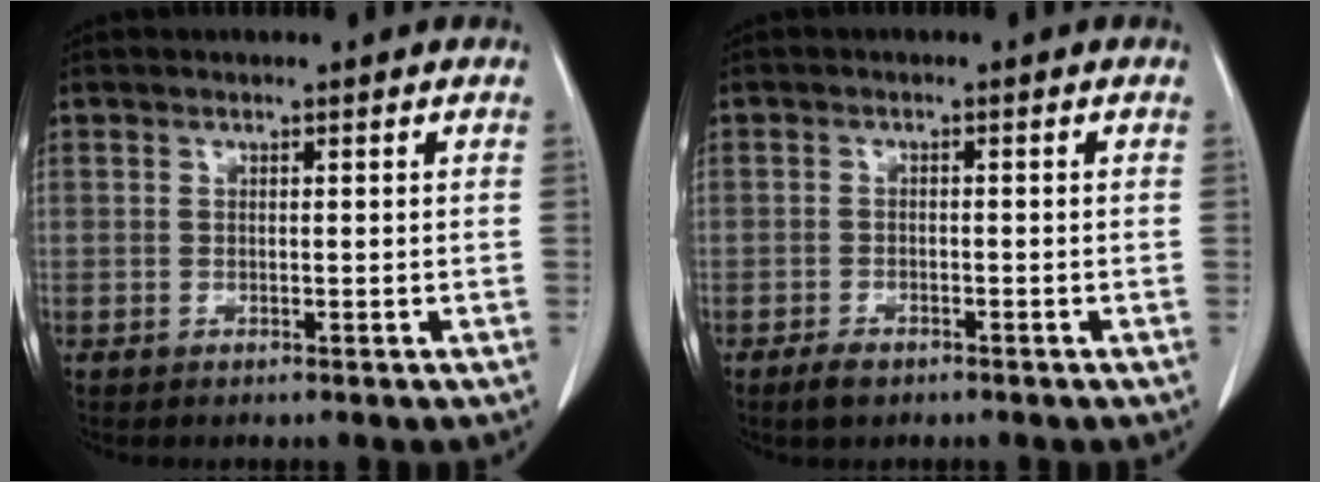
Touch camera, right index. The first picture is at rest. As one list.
[{"total": 2.3, "force": [-1.7, 1.0, 1.2], "torque": [-0.027, -0.003, -0.025]}]